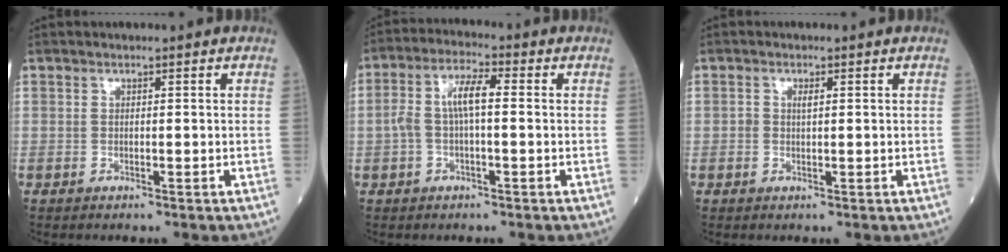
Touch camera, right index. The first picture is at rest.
{"total": 6.0, "force": [0.1, 1.7, 5.8], "torque": [-0.125, 0.024, -0.001]}
{"total": 1.0, "force": [0.2, 0.5, 0.9], "torque": [-0.020, 0.002, 0.004]}